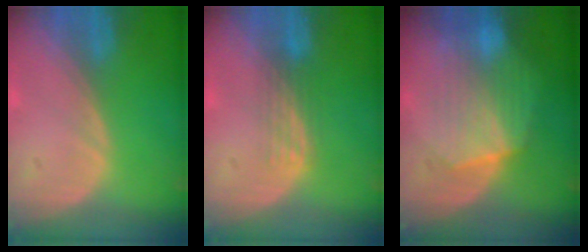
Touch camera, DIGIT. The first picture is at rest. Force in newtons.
{"total": 3.1, "press": 2.8, "slide": 1.4}
{"total": 7.3, "press": 7.3, "slide": 0.2}